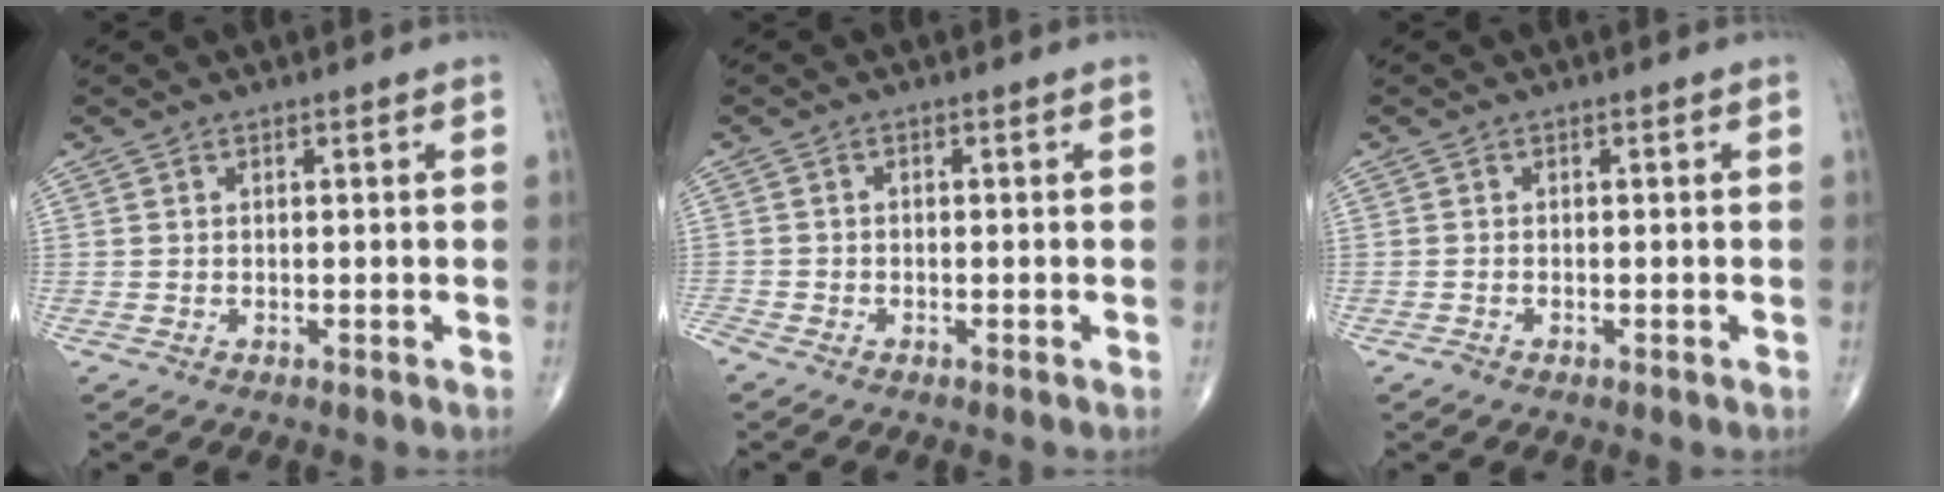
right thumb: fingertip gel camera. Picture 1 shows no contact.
{"total": 1.7, "force": [-1.5, 0.5, 0.6], "torque": [-0.017, -0.002, -0.035]}
{"total": 0.6, "force": [-0.5, 0.3, 0.3], "torque": [-0.012, 0.000, -0.012]}